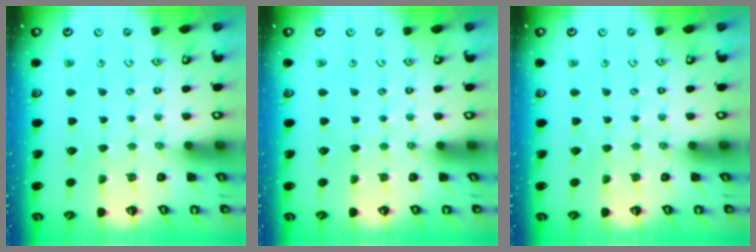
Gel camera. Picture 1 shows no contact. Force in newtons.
{"total": 0.0}
{"total": 0.0}